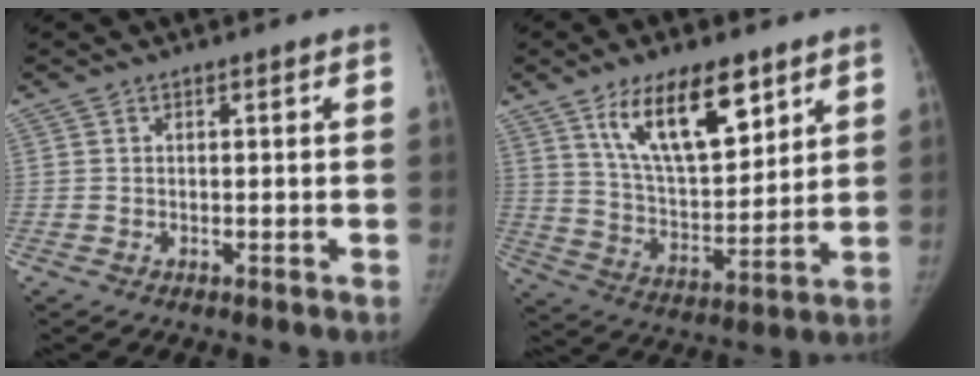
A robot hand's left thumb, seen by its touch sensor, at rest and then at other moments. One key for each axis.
{"total": 16.5, "fx": 9.4, "fy": 6.9, "fz": 11.7, "tx": -0.159, "ty": -0.049, "tz": 0.175}